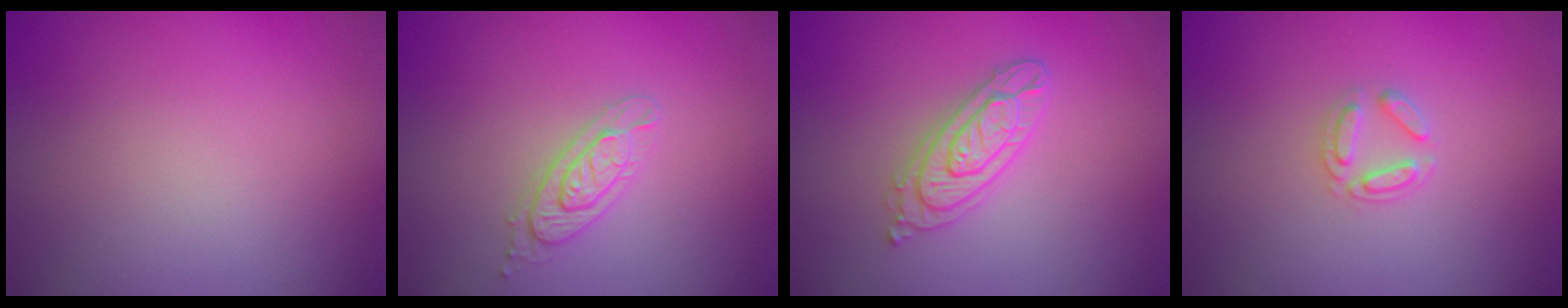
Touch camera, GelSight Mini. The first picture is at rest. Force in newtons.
{"total": 2.2, "press": 2.1, "slide": 0.5}
{"total": 3.0, "press": 2.9, "slide": 0.6}
{"total": 1.9, "press": 1.9, "slide": 0.3}